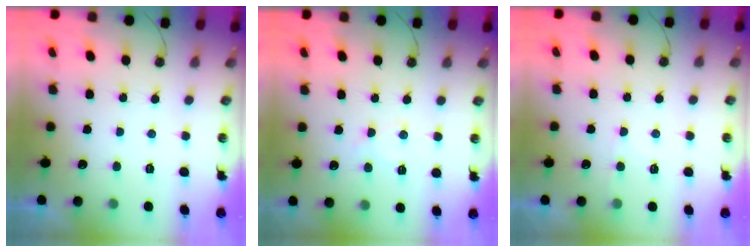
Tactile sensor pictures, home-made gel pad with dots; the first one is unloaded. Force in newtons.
{"total": 6.6, "press": 6.5, "slide": 0.8}
{"total": 3.9, "press": 3.9, "slide": 0.5}